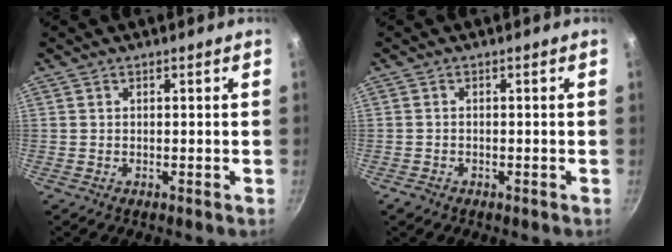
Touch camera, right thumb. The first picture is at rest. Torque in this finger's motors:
{"motor_torque": [0.49, 0.18, -0.27, -0.14, -0.01]}